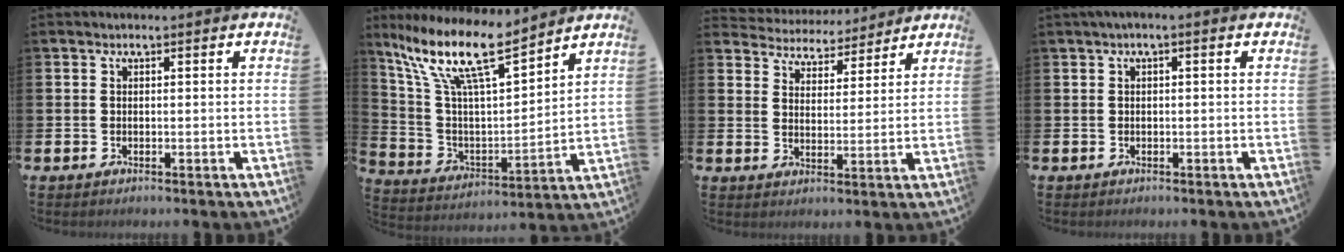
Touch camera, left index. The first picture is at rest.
{"total": 13.3, "force": [9.7, 3.1, 8.5], "torque": [-0.199, -0.044, 0.168]}
{"total": 4.4, "force": [4.2, 1.2, -0.5], "torque": [-0.005, -0.037, 0.071]}
{"total": 0.8, "force": [-0.1, 0.1, 0.8], "torque": [-0.017, 0.003, -0.001]}